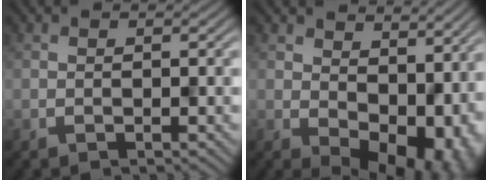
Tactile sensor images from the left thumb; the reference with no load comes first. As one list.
[{"total": 11.5, "force": [0.9, 7.8, 8.3], "torque": [-0.101, -0.039, 0.049]}]